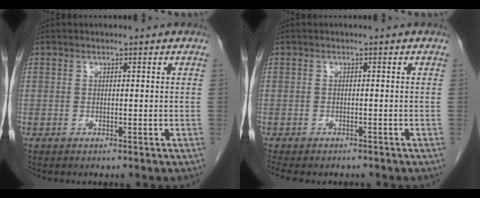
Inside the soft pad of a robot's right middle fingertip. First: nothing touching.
{"total": 7.0, "force": [-6.0, 2.4, 2.7], "torque": [-0.043, -0.005, -0.080]}